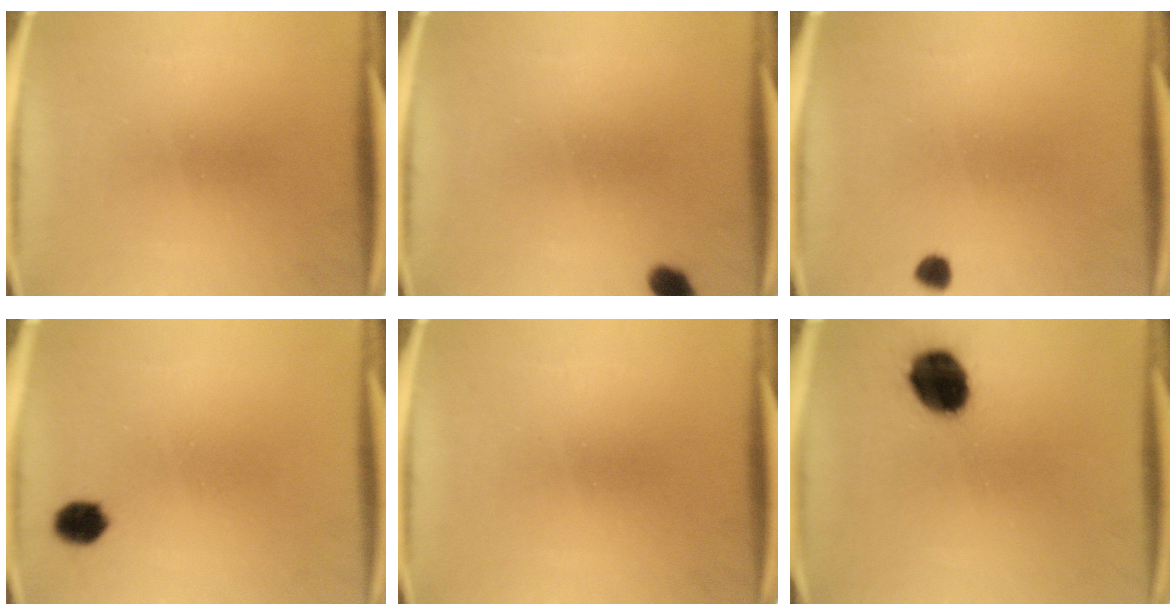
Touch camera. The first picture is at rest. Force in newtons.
{"total": 2.7}
{"total": 1.7}
{"total": 3.8}
{"total": 0.0}
{"total": 12.4}